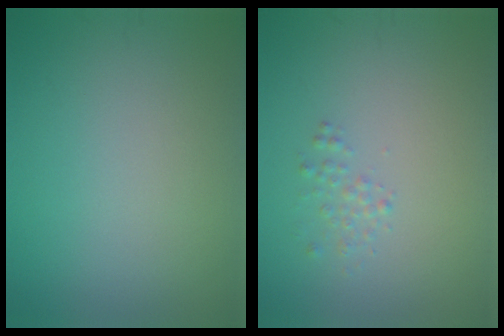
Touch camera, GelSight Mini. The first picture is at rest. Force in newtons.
{"total": 0.9, "press": 0.9, "slide": 0.0}